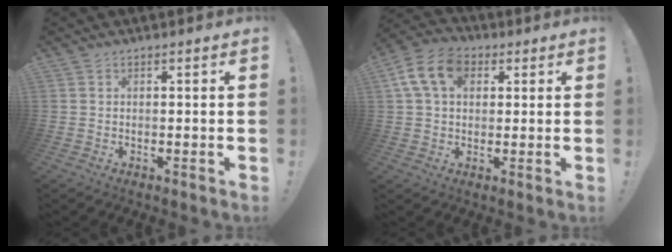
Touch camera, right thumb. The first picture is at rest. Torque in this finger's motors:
{"motor_torque": [0.33, 0.32, 0.41, 0.19, 0.03]}